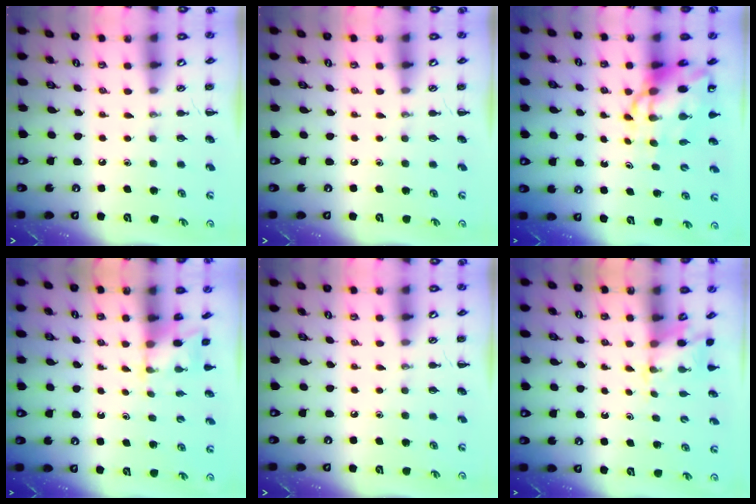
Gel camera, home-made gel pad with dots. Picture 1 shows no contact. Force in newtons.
{"total": 0.0}
{"total": 10.1, "press": 9.7, "slide": 2.7}
{"total": 1.7, "press": 1.6, "slide": 0.6}
{"total": 0.0}
{"total": 1.7, "press": 1.5, "slide": 0.6}